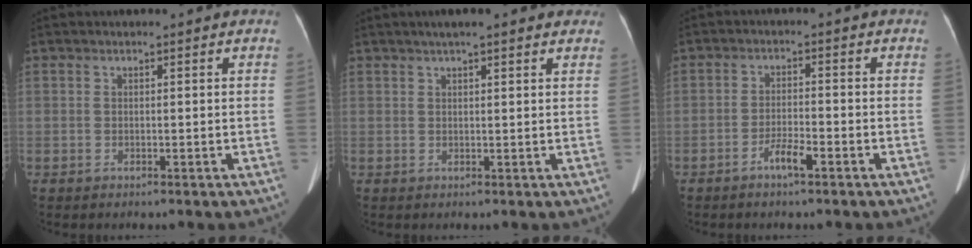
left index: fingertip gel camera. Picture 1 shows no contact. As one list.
[{"total": 7.0, "force": [5.4, 1.4, 4.3], "torque": [-0.056, 0.031, 0.067]}, {"total": 3.3, "force": [-2.2, 0.3, 2.4], "torque": [-0.046, 0.000, -0.041]}]